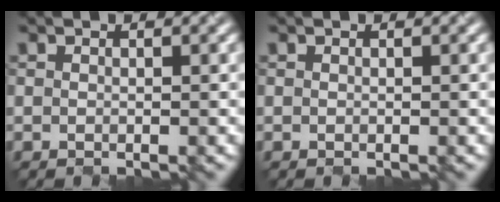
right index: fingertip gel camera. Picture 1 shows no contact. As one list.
[{"total": 0.0}]